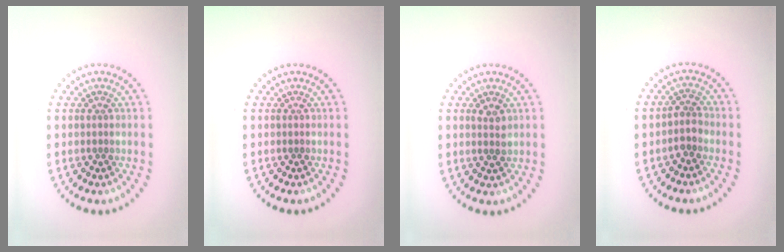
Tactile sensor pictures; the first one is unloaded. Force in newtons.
{"total": 0.0}
{"total": 1.4, "press": 1.3, "slide": 0.4}
{"total": 1.7, "press": 1.4, "slide": 1.0}